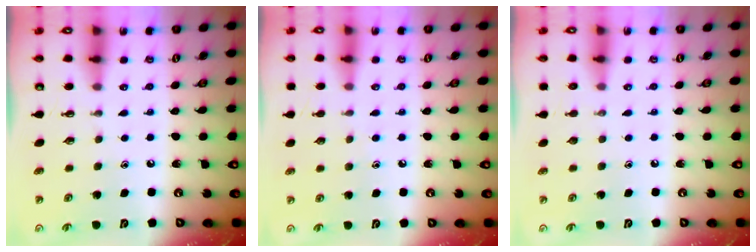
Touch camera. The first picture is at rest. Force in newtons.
{"total": 5.6, "press": 5.6, "slide": 0.6}
{"total": 0.0}